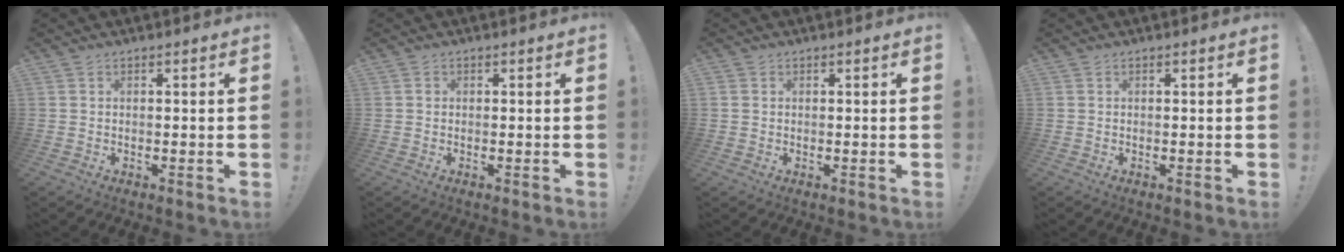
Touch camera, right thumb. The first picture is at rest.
{"total": 0.8, "force": [-0.1, 0.7, 0.3], "torque": [0.002, 0.001, -0.002]}
{"total": 0.9, "force": [0.2, 0.9, 0.0], "torque": [-0.003, 0.004, 0.005]}
{"total": 0.0}